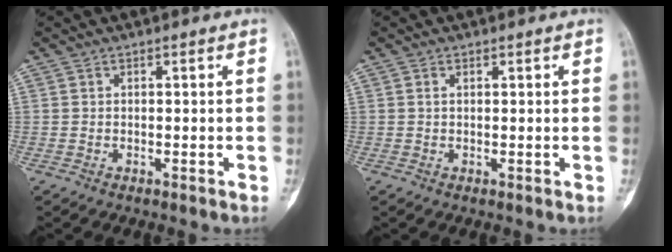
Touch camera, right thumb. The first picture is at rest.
{"total": 0.6, "force": [0.3, 0.3, 0.5], "torque": [-0.009, 0.000, 0.004]}